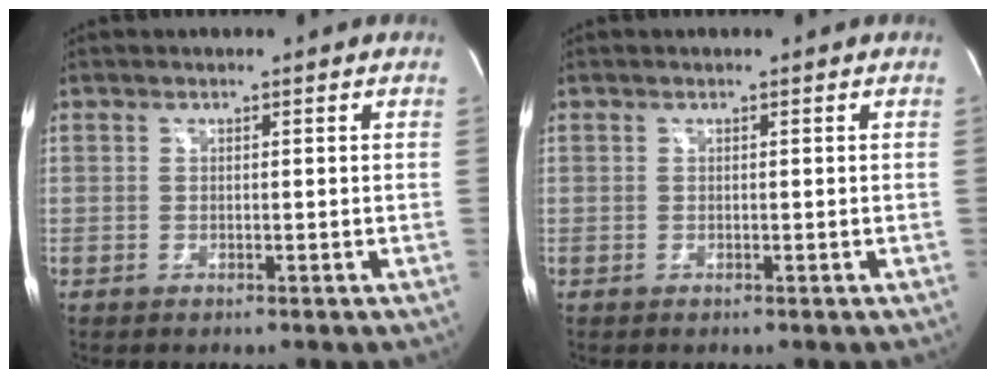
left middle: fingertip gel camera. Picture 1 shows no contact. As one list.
[{"total": 0.0}]